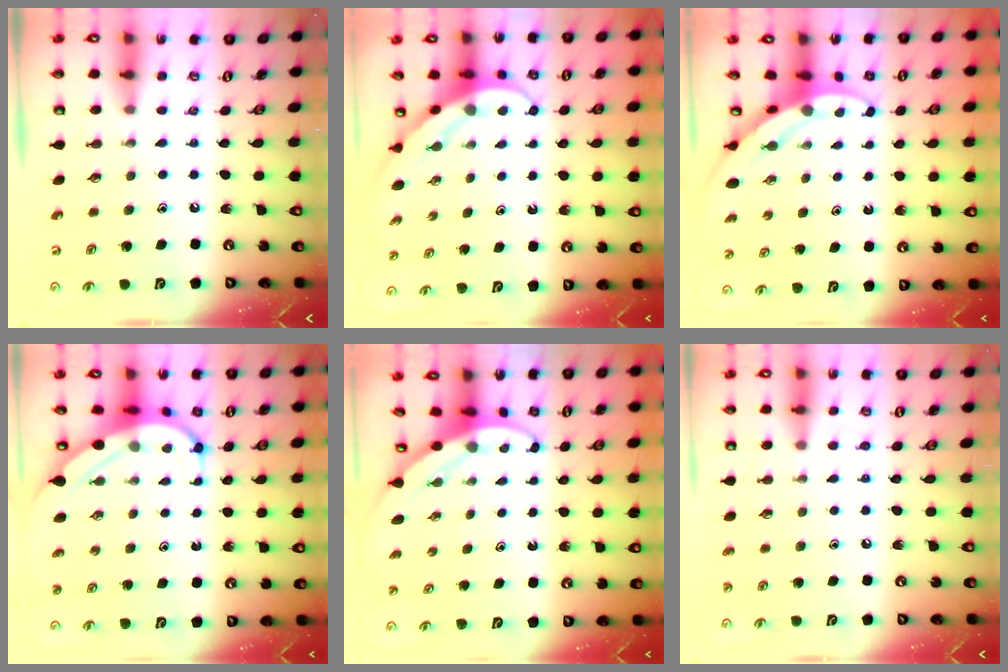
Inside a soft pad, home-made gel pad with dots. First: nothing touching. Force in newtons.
{"total": 4.0, "press": 3.9, "slide": 0.4}
{"total": 2.8, "press": 2.8, "slide": 0.3}
{"total": 6.7, "press": 6.6, "slide": 0.8}
{"total": 3.5, "press": 3.5, "slide": 0.1}
{"total": 4.7, "press": 4.7, "slide": 0.6}